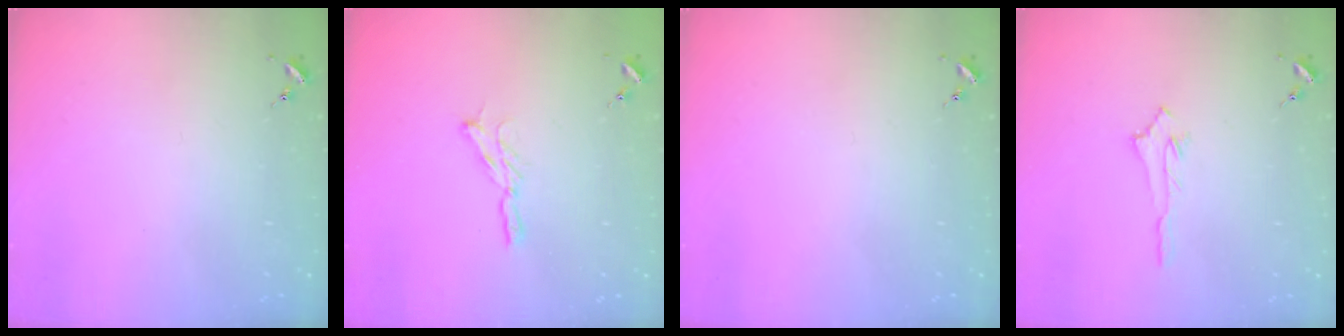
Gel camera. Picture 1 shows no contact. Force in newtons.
{"total": 5.4, "press": 5.4, "slide": 0.4}
{"total": 0.0}
{"total": 4.3, "press": 4.2, "slide": 0.5}